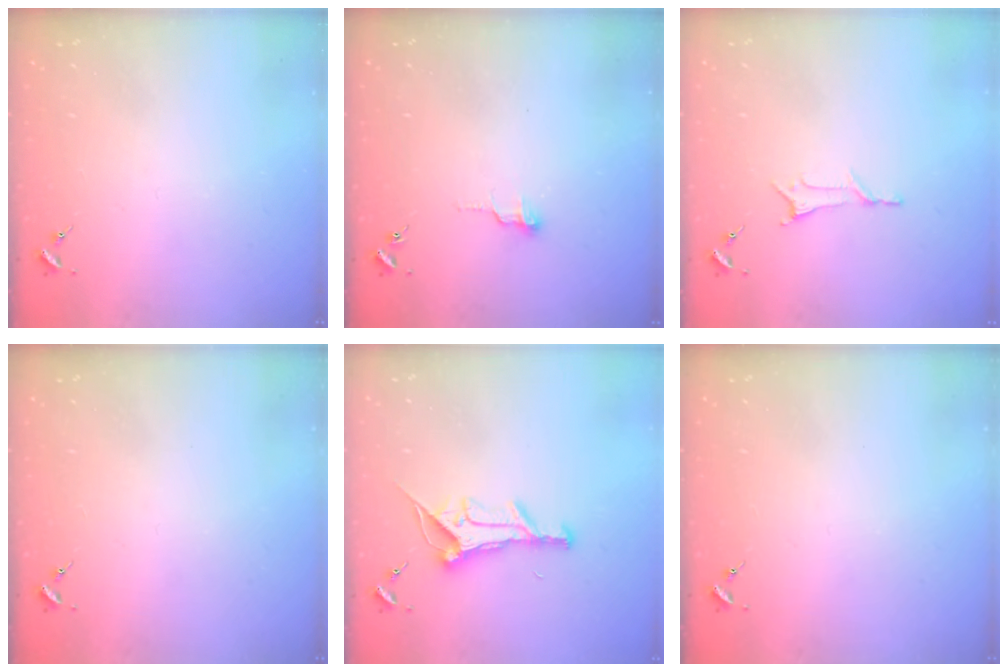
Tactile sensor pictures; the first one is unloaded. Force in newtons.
{"total": 4.7, "press": 4.7, "slide": 0.4}
{"total": 5.4, "press": 5.3, "slide": 0.6}
{"total": 0.0}
{"total": 12.8, "press": 12.8, "slide": 0.3}
{"total": 0.0}